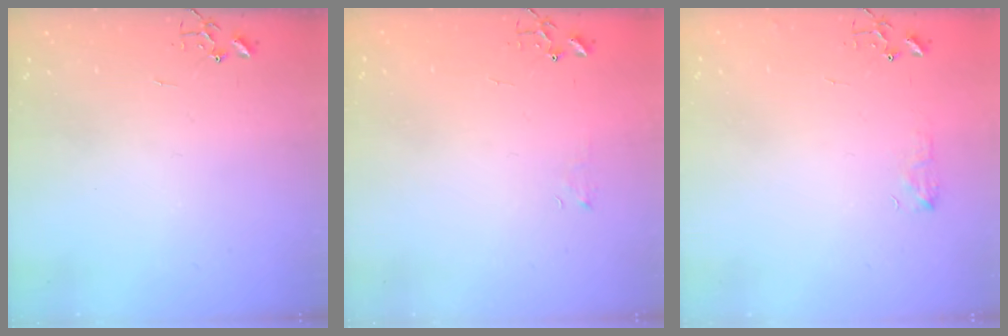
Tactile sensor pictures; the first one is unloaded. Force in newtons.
{"total": 3.8, "press": 3.8, "slide": 0.5}
{"total": 6.4, "press": 6.3, "slide": 0.9}